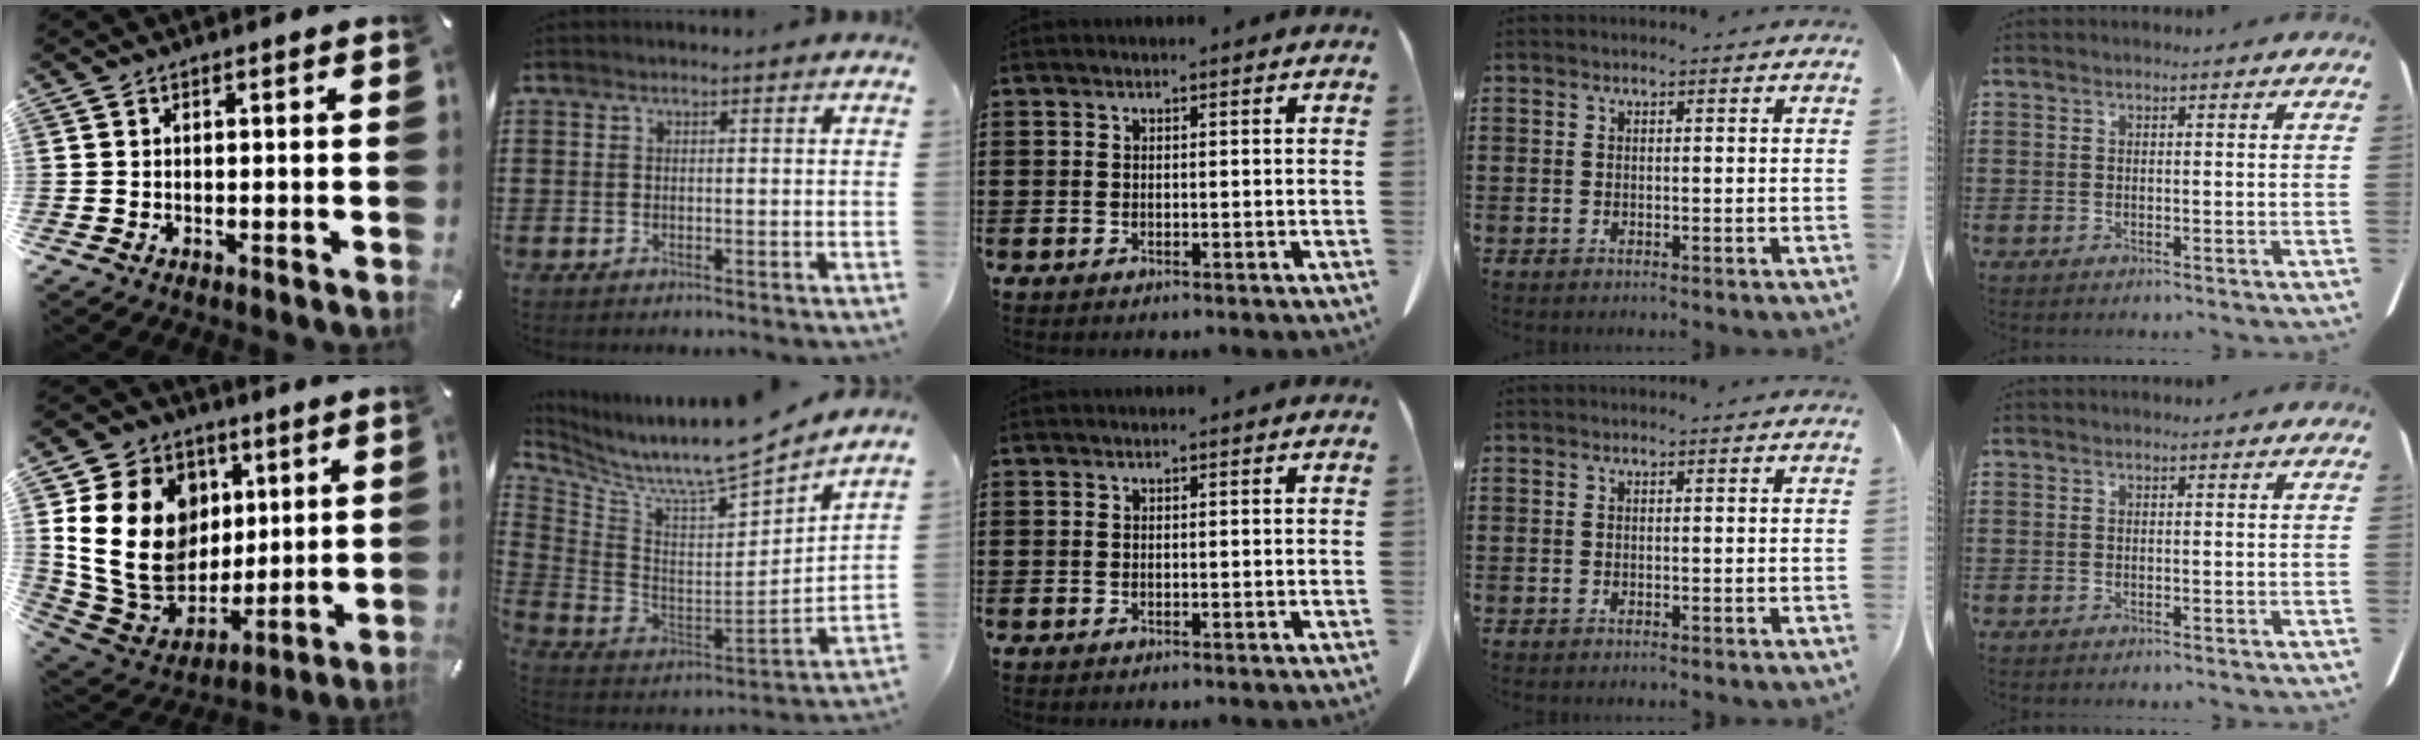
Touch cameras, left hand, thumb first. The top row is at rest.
{"thumb": {"total": 22.4, "force": [4.4, 18.0, 12.6], "torque": [-0.247, -0.018, 0.097]}, "index": {"total": 7.3, "force": [6.9, -0.3, 2.3], "torque": [-0.082, -0.073, 0.108]}}